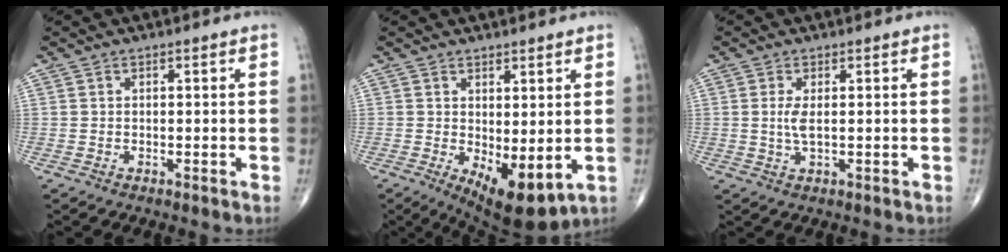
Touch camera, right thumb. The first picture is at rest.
{"total": 9.1, "force": [-1.2, 3.9, 8.1], "torque": [-0.116, -0.019, -0.001]}
{"total": 2.8, "force": [0.3, 0.8, 2.7], "torque": [-0.061, -0.004, 0.009]}